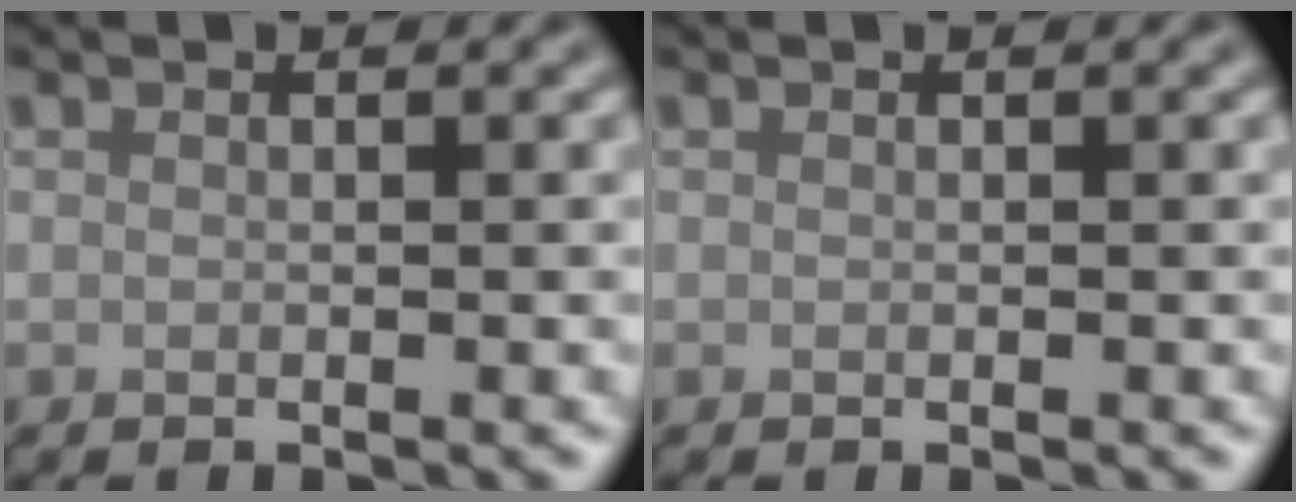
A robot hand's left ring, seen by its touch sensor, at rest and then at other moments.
{"total": 0.0}